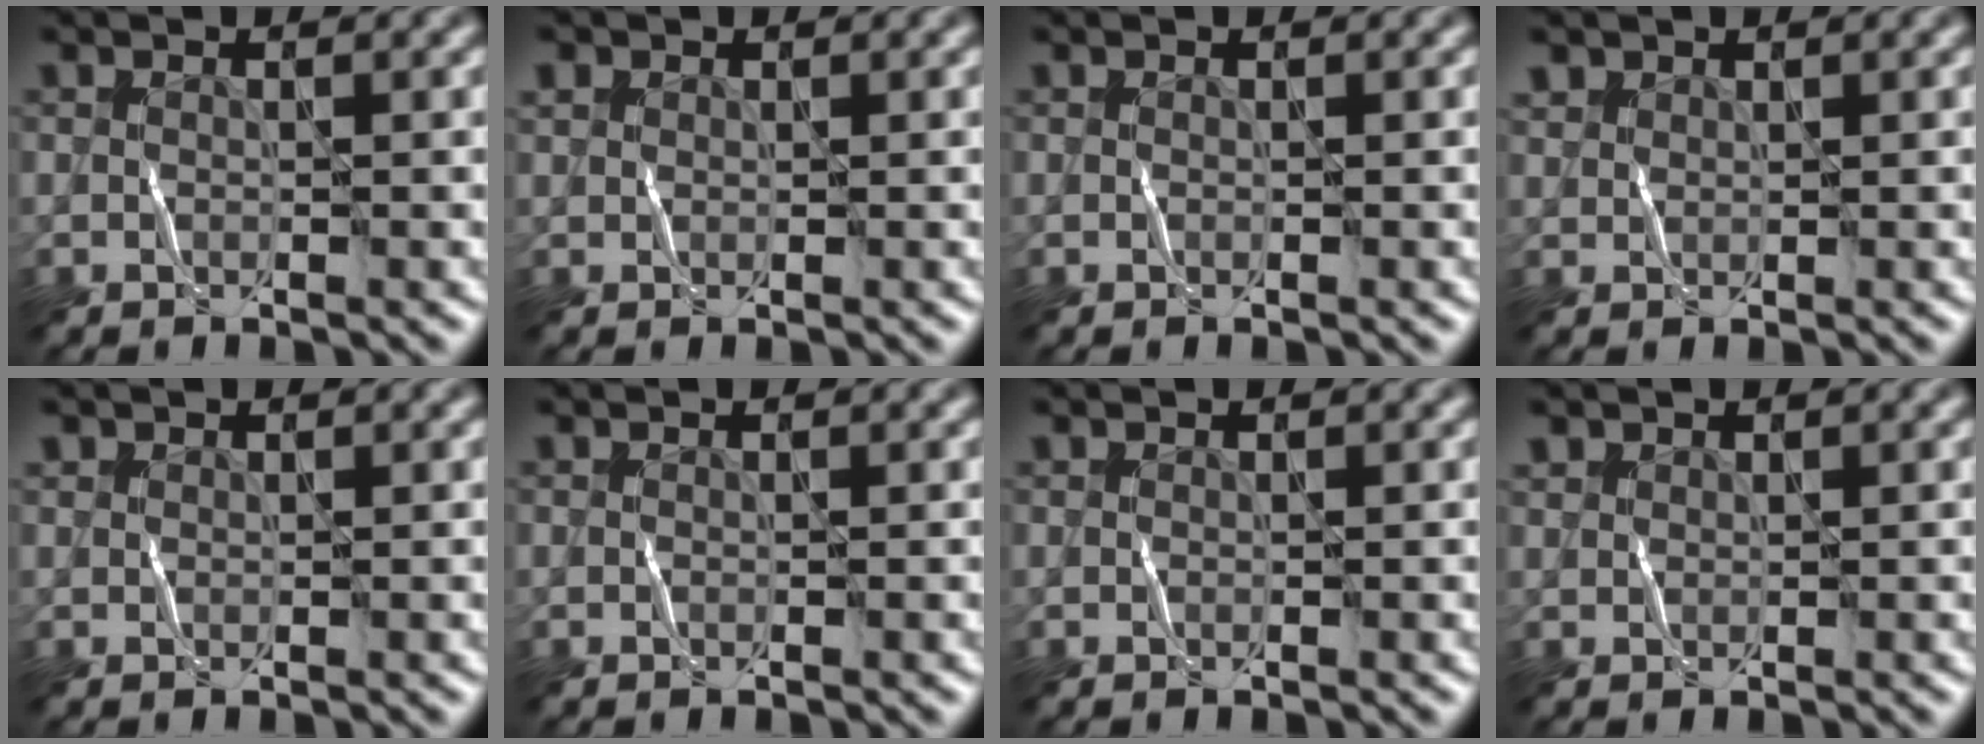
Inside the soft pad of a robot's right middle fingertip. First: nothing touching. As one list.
[{"total": 1.5, "force": [0.9, 1.1, 0.6], "torque": [-0.001, 0.009, 0.000]}, {"total": 0.0}, {"total": 1.2, "force": [1.1, 0.5, -0.2], "torque": [0.002, -0.001, 0.018]}, {"total": 0.5, "force": [0.4, 0.3, -0.1], "torque": [0.004, -0.004, 0.002]}, {"total": 0.0}, {"total": 0.0}, {"total": 0.9, "force": [0.8, 0.4, -0.1], "torque": [0.004, -0.002, 0.010]}]